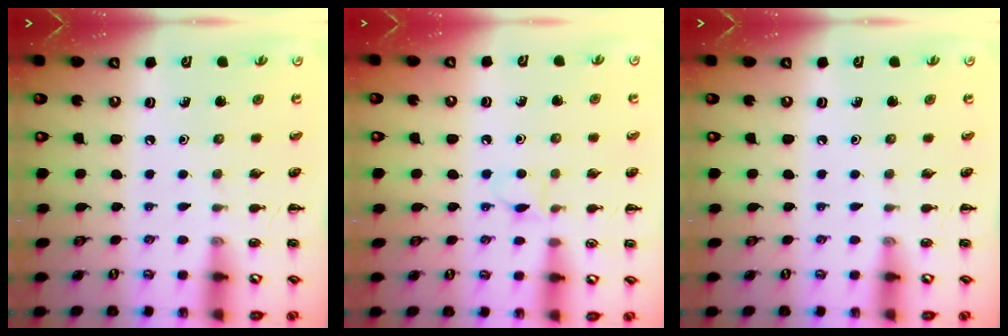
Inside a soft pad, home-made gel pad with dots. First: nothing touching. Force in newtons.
{"total": 3.7, "press": 3.5, "slide": 1.2}
{"total": 0.0}